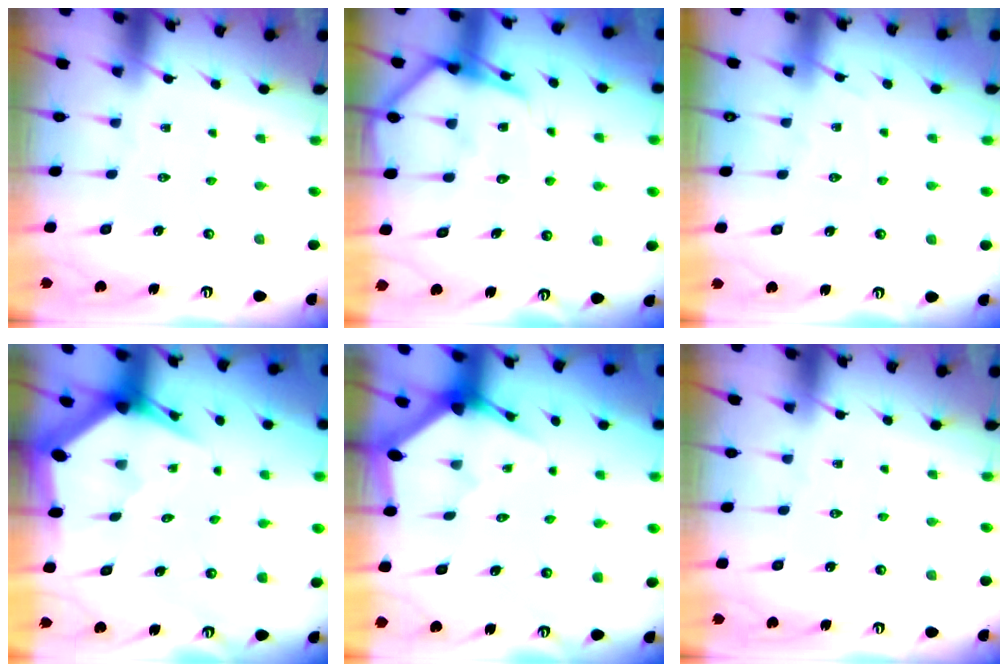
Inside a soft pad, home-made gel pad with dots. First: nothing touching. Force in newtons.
{"total": 10.8, "press": 10.7, "slide": 1.2}
{"total": 4.4, "press": 4.4, "slide": 0.6}
{"total": 3.8, "press": 3.8, "slide": 0.1}
{"total": 3.5, "press": 3.5, "slide": 0.1}
{"total": 0.0}